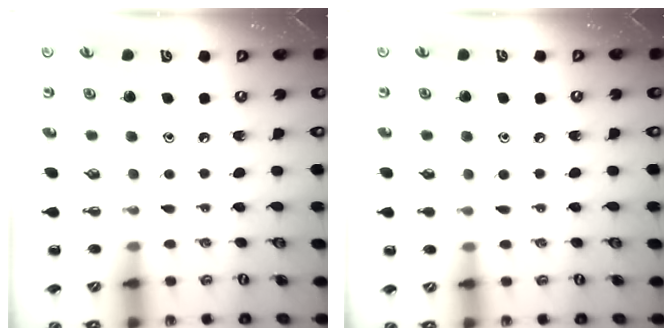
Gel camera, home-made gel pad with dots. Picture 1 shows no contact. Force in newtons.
{"total": 4.6, "press": 4.3, "slide": 1.6}